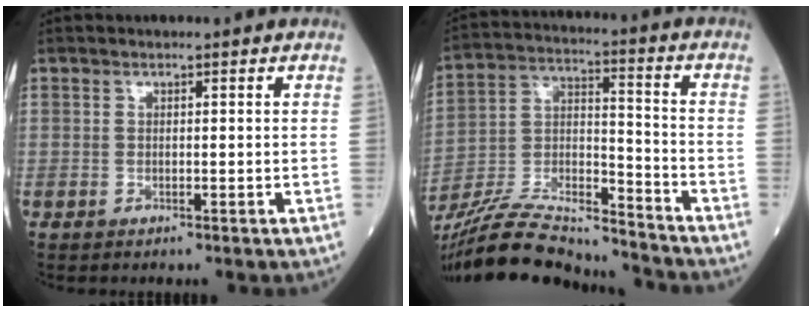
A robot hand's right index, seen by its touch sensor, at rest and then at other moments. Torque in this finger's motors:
{"motor_torque": [0.66, -1.11, 0.20, 0.12]}